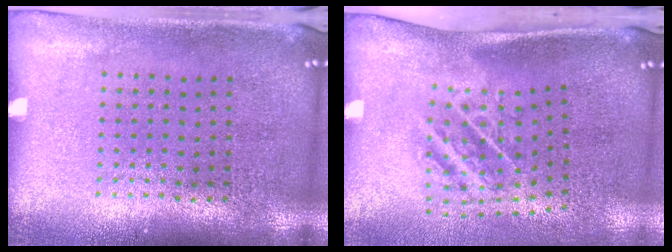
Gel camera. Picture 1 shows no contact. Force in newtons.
{"total": 1.9, "press": 1.1, "slide": 1.6}